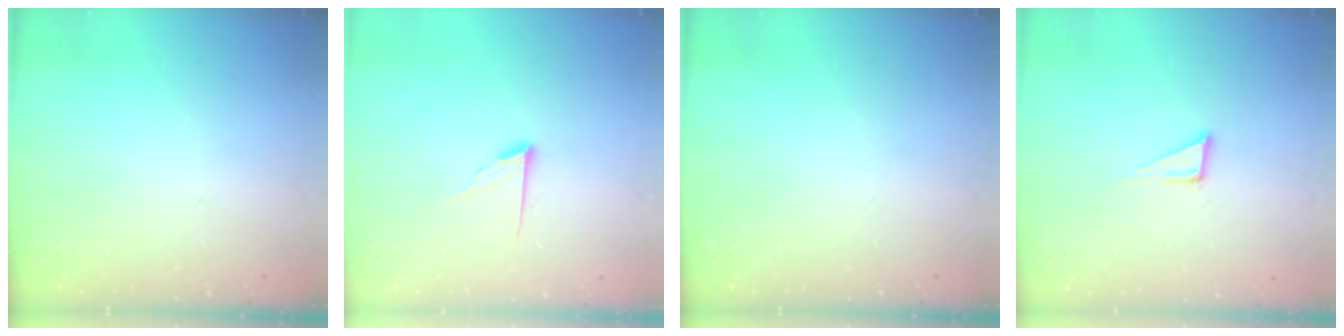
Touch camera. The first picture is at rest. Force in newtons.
{"total": 7.4, "press": 7.4, "slide": 0.6}
{"total": 0.0}
{"total": 6.4, "press": 6.4, "slide": 0.4}